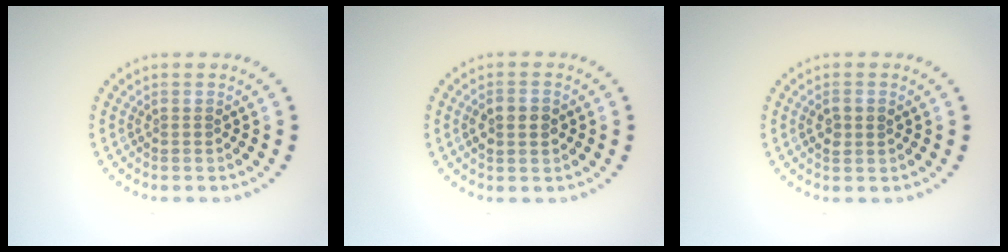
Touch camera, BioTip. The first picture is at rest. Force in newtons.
{"total": 3.1, "press": 3.1, "slide": 0.4}
{"total": 1.5, "press": 1.4, "slide": 0.3}